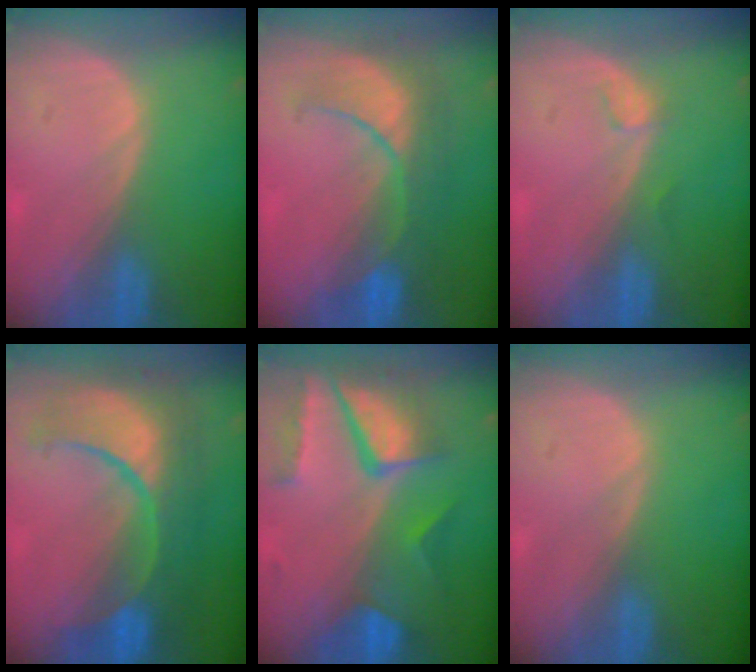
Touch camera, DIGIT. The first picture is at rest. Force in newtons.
{"total": 8.2, "press": 8.1, "slide": 0.8}
{"total": 1.1, "press": 1.1, "slide": 0.2}
{"total": 11.9, "press": 11.8, "slide": 1.4}
{"total": 10.4, "press": 8.6, "slide": 5.8}
{"total": 0.0}